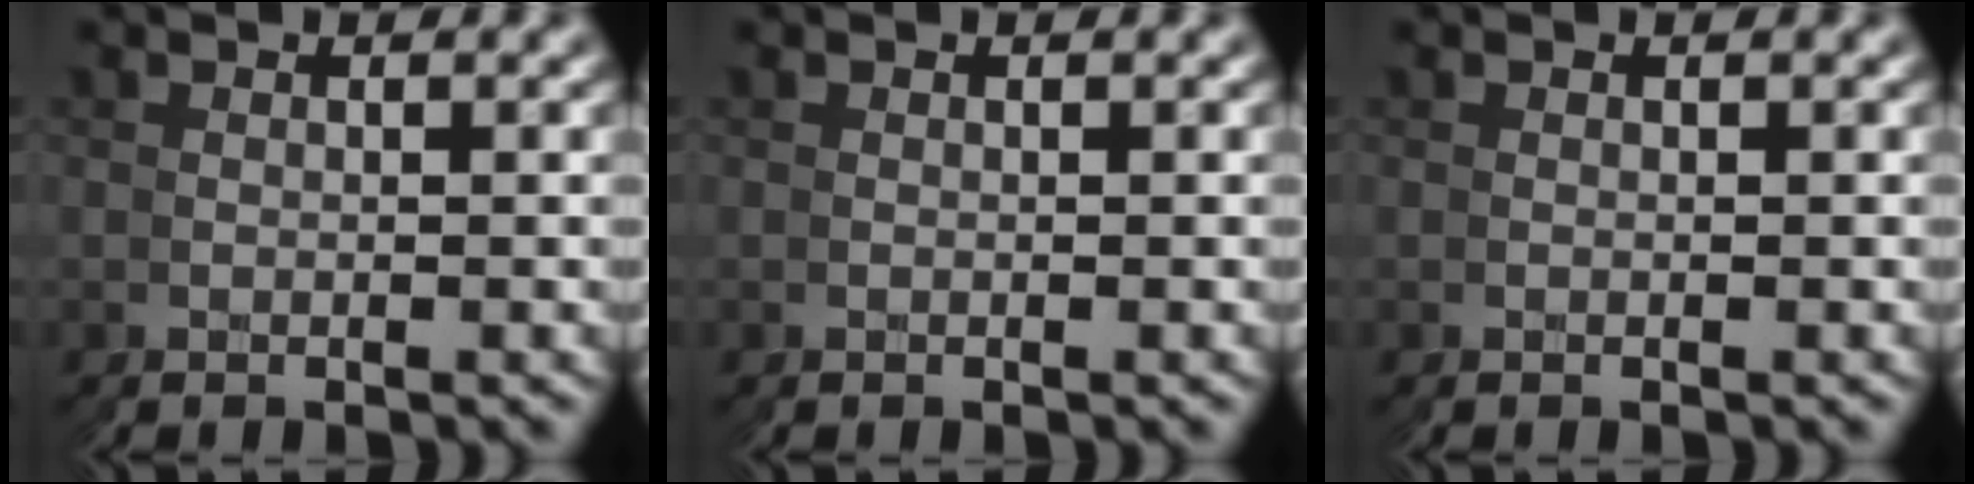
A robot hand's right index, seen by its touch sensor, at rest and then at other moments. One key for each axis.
{"total": 0.0}
{"total": 0.0}